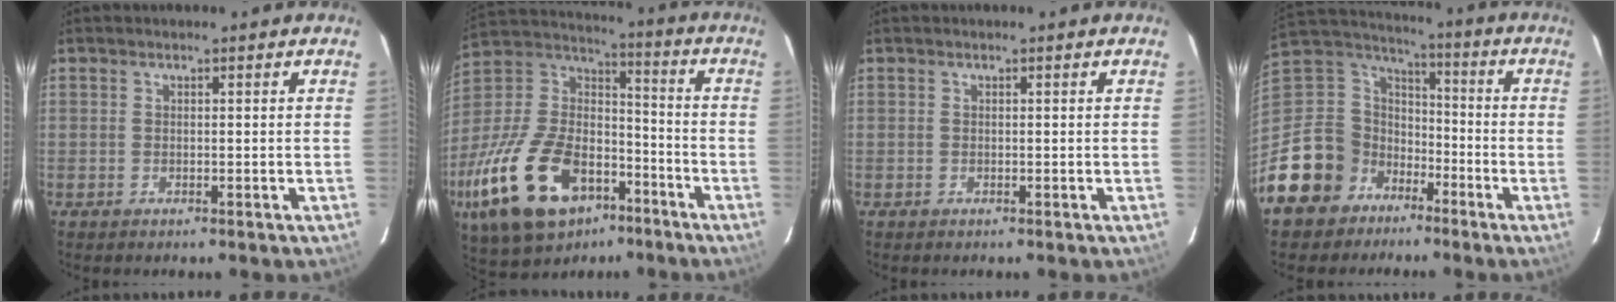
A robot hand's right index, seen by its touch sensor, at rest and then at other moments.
{"total": 30.1, "force": [-15.6, 16.5, 19.7], "torque": [-0.415, -0.010, -0.254]}
{"total": 0.0}
{"total": 15.3, "force": [-9.0, 12.1, 2.7], "torque": [-0.094, 0.049, -0.157]}